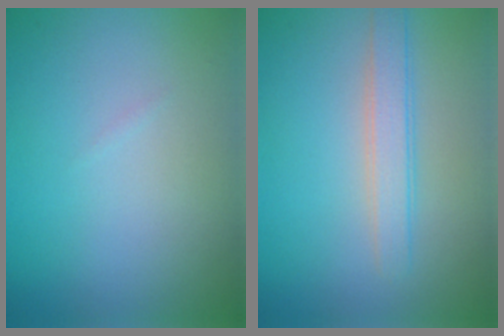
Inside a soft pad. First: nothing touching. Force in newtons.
{"total": 2.6, "press": 2.6, "slide": 0.2}